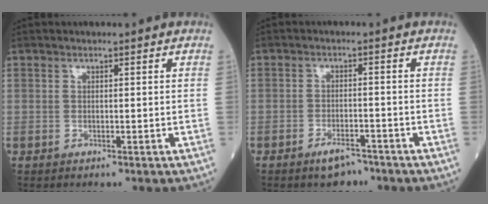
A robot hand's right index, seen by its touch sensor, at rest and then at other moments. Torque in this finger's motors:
{"motor_torque": [0.16, -0.18, 0.17, 0.03]}